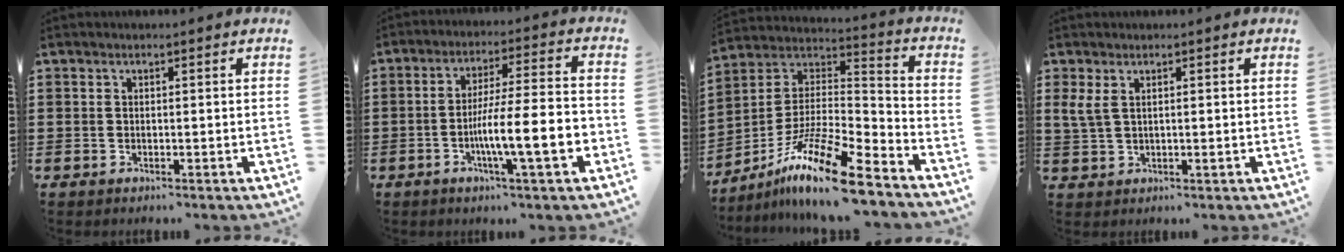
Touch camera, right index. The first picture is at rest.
{"total": 11.9, "force": [-3.5, 1.8, 11.3], "torque": [-0.184, -0.012, -0.065]}
{"total": 15.2, "force": [-11.2, 2.1, 10.0], "torque": [-0.193, 0.025, -0.212]}
{"total": 2.7, "force": [0.8, 1.1, 2.4], "torque": [-0.072, -0.007, 0.008]}